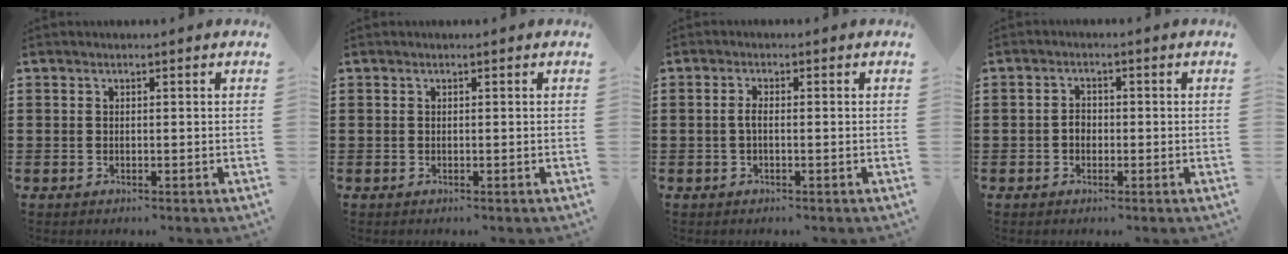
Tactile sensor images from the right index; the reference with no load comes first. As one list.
[{"total": 0.0}, {"total": 1.6, "force": [-0.3, 0.5, 1.5], "torque": [-0.035, 0.000, -0.009]}, {"total": 1.9, "force": [-0.5, 1.4, 1.2], "torque": [-0.024, 0.004, -0.011]}]